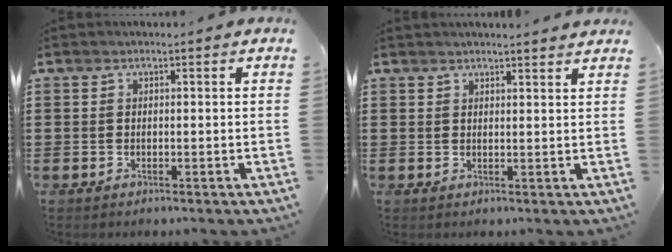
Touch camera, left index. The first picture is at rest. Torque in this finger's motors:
{"motor_torque": [0.16, -0.12, 0.28, 0.08]}